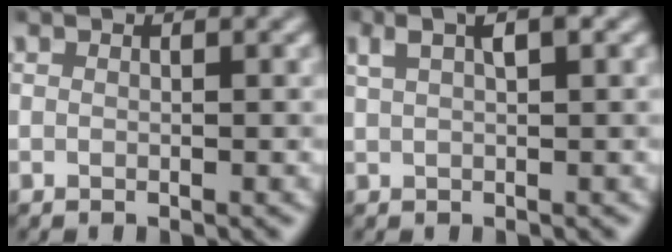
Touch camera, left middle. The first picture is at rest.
{"total": 2.7, "force": [1.3, 0.8, 2.2], "torque": [-0.032, 0.011, 0.021]}